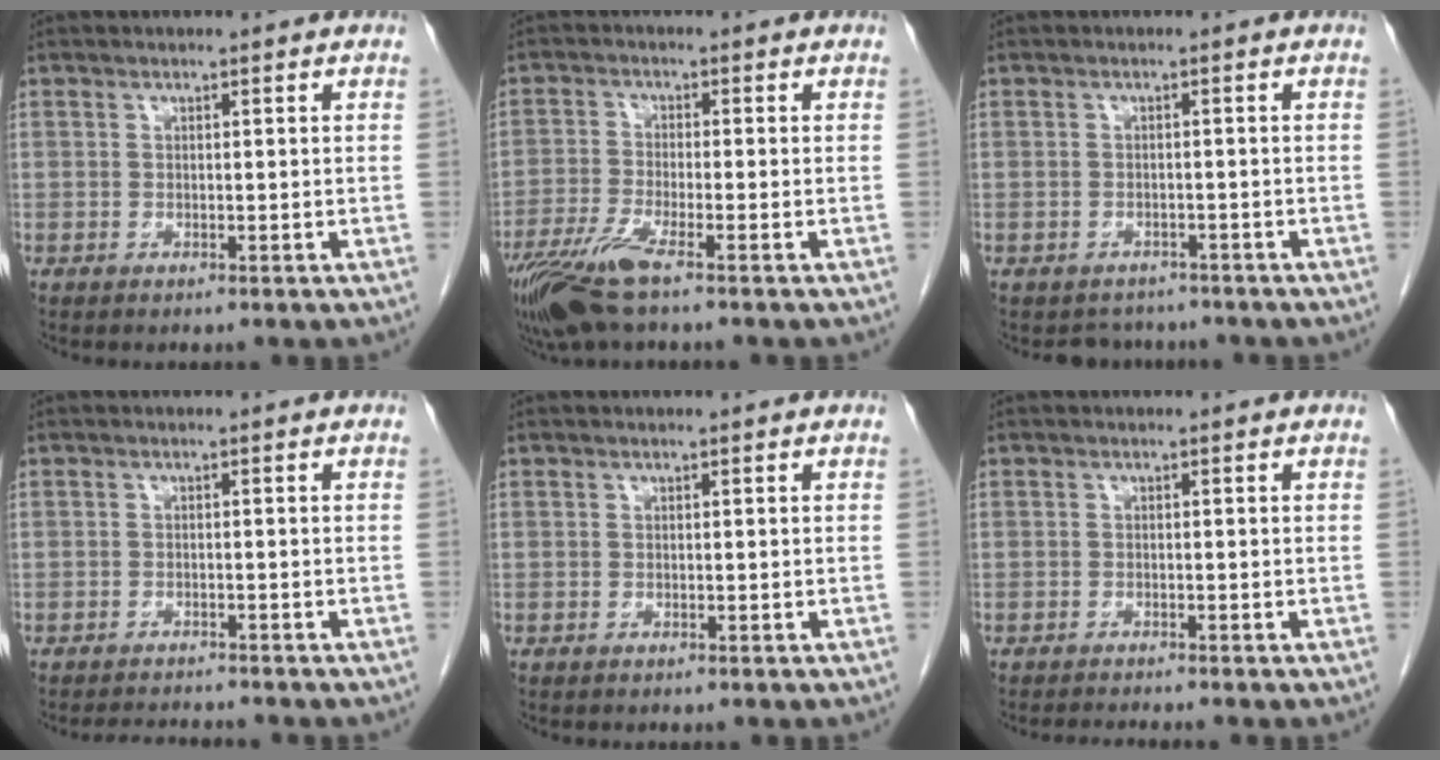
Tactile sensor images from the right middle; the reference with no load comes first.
{"total": 7.4, "force": [-4.9, 0.5, 5.5], "torque": [-0.114, -0.017, -0.094]}
{"total": 3.1, "force": [-2.7, 1.4, -0.3], "torque": [-0.002, 0.004, -0.039]}
{"total": 3.3, "force": [-3.2, -0.1, 0.4], "torque": [-0.010, -0.015, -0.050]}
{"total": 0.0}
{"total": 2.0, "force": [-1.8, -0.8, 0.4], "torque": [-0.014, -0.011, -0.032]}